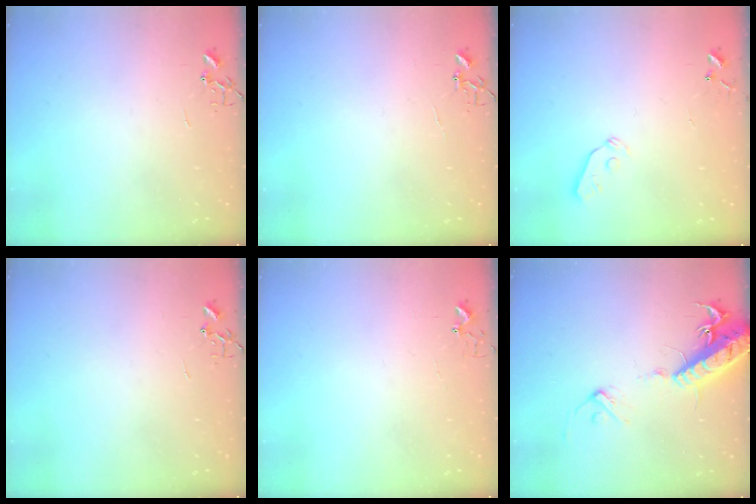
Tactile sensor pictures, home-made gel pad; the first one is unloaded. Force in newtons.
{"total": 4.3, "press": 4.3, "slide": 0.3}
{"total": 3.6, "press": 3.5, "slide": 0.7}
{"total": 0.0}
{"total": 2.7, "press": 2.7, "slide": 0.3}
{"total": 17.9, "press": 17.6, "slide": 3.5}